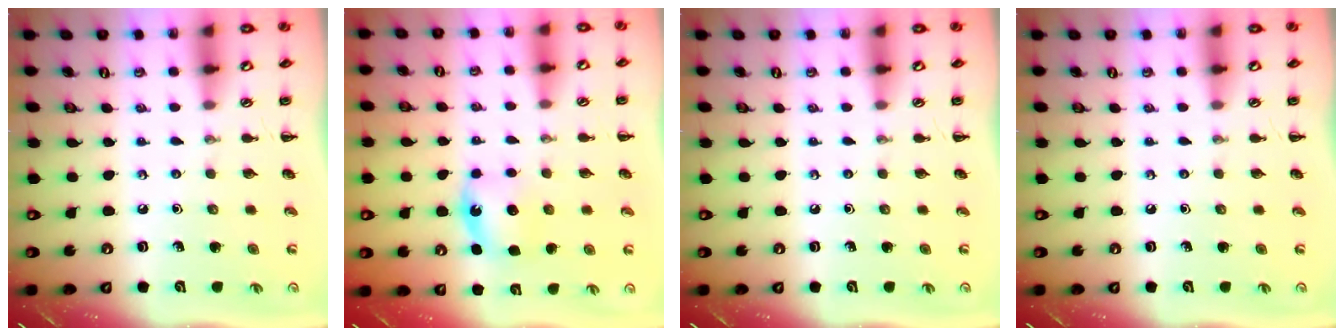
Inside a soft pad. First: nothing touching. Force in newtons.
{"total": 5.4, "press": 5.3, "slide": 0.9}
{"total": 0.0}
{"total": 0.0}